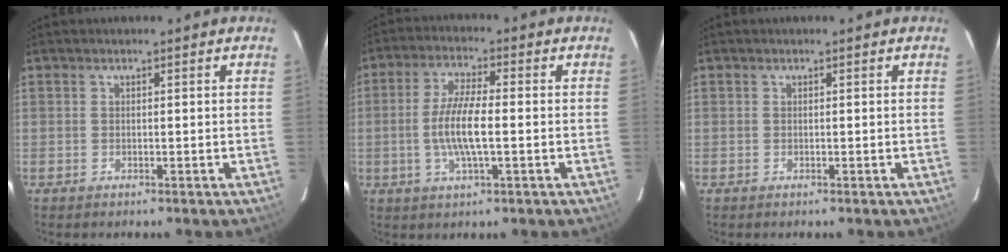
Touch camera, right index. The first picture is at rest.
{"total": 8.2, "force": [-1.2, 1.7, 7.9], "torque": [-0.160, -0.004, -0.027]}
{"total": 0.0}